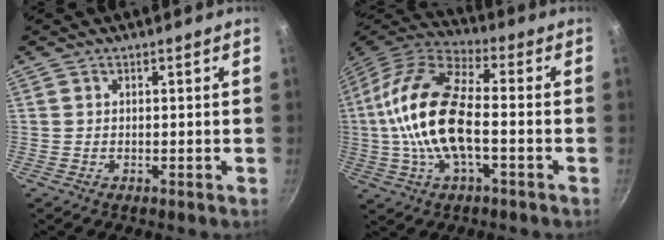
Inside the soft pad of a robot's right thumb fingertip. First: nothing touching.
{"total": 18.3, "force": [-1.7, 8.1, 16.3], "torque": [-0.309, 0.036, -0.047]}